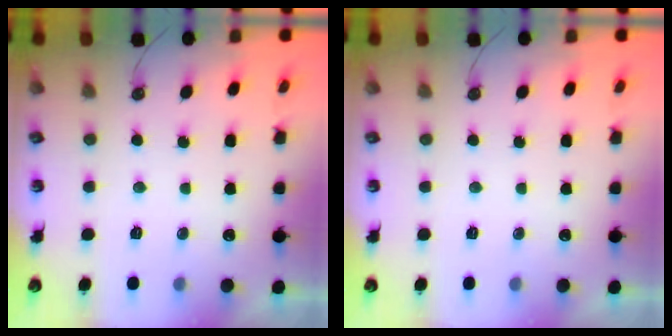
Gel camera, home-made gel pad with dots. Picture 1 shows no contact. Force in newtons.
{"total": 0.0}